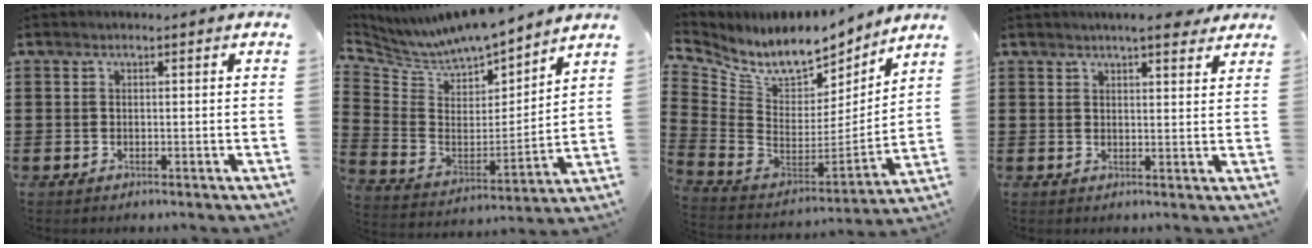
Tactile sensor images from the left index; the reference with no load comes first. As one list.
[{"total": 6.9, "force": [6.7, 1.0, 0.7], "torque": [-0.057, -0.057, 0.114]}, {"total": 8.4, "force": [7.1, 3.1, 3.4], "torque": [-0.097, -0.061, 0.122]}, {"total": 4.2, "force": [3.7, 0.2, 2.1], "torque": [-0.041, -0.004, 0.064]}]